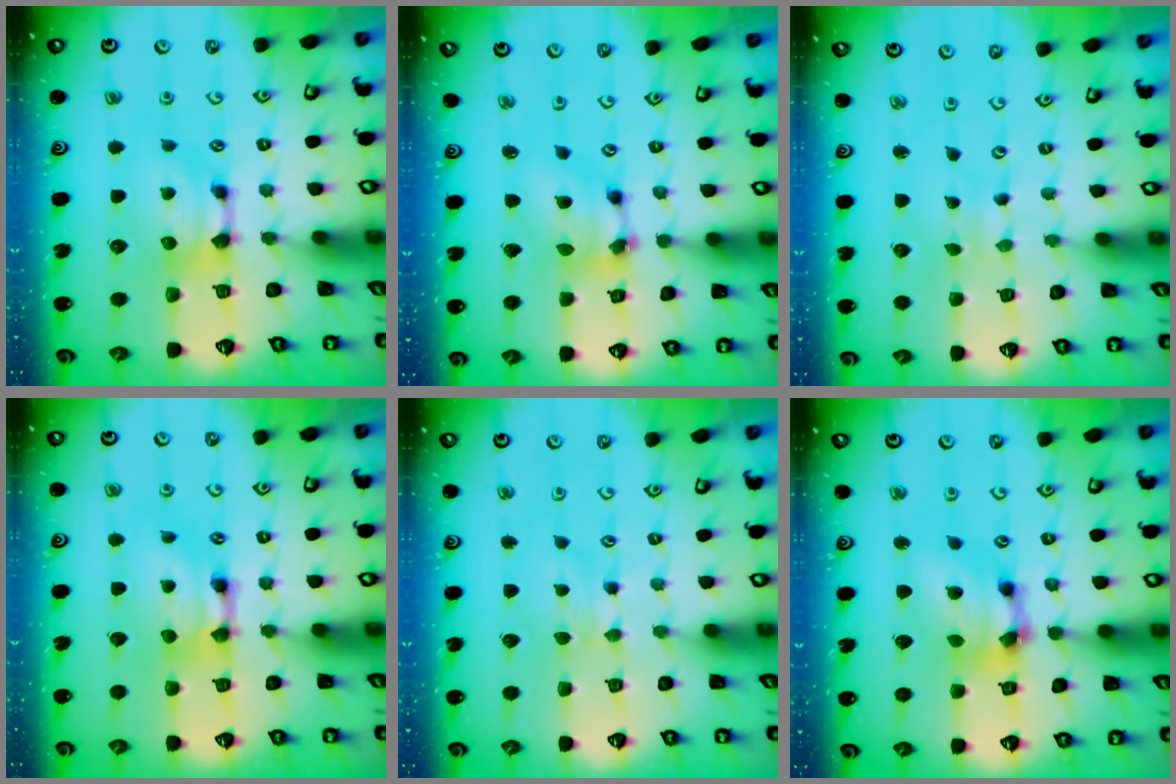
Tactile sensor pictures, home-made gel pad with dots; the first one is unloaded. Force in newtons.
{"total": 3.6, "press": 3.2, "slide": 1.4}
{"total": 7.0, "press": 7.0, "slide": 0.5}
{"total": 2.2, "press": 2.2, "slide": 0.1}
{"total": 2.4, "press": 2.3, "slide": 0.5}
{"total": 6.2, "press": 5.8, "slide": 2.1}